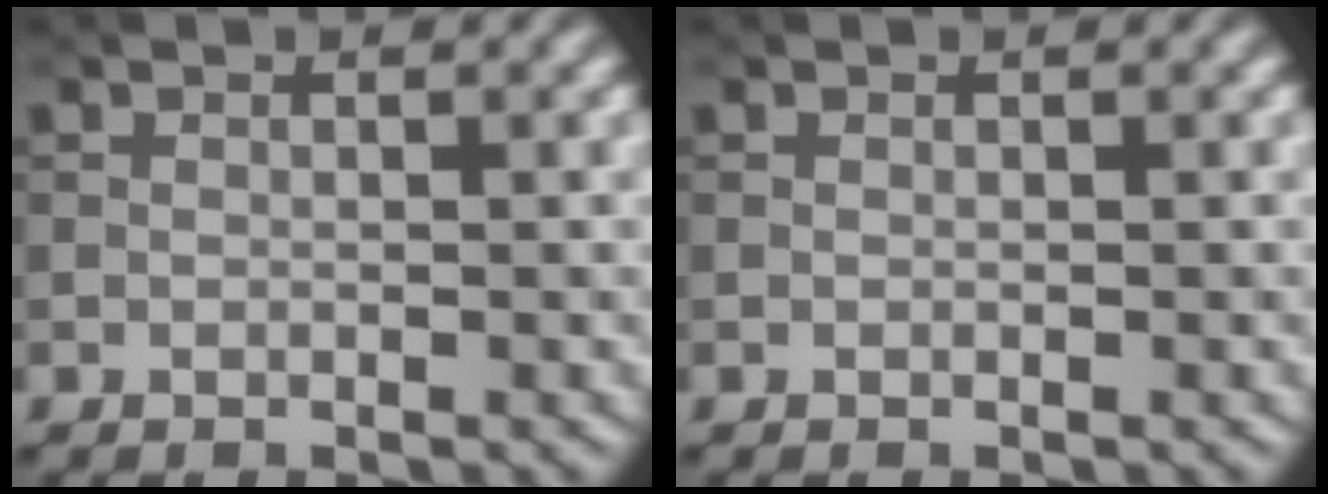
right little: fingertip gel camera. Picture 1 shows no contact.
{"total": 0.0}